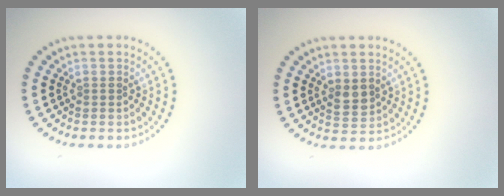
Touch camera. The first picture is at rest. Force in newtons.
{"total": 1.7, "press": 1.7, "slide": 0.3}